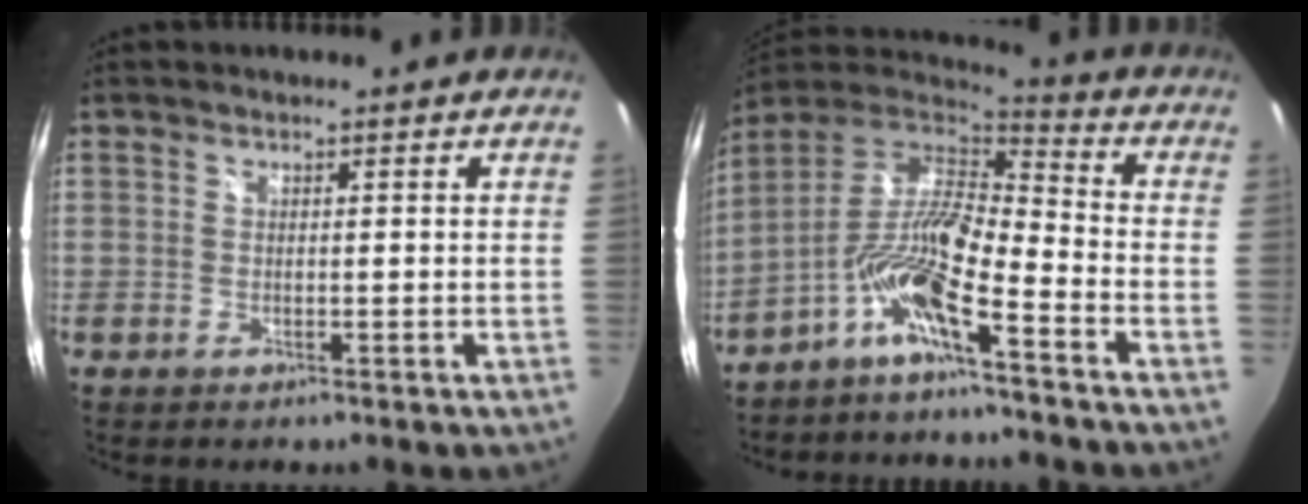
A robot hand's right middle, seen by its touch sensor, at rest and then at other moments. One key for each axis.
{"total": 11.1, "fx": -6.4, "fy": 1.5, "fz": 9.0, "tx": -0.175, "ty": 0.008, "tz": -0.133}